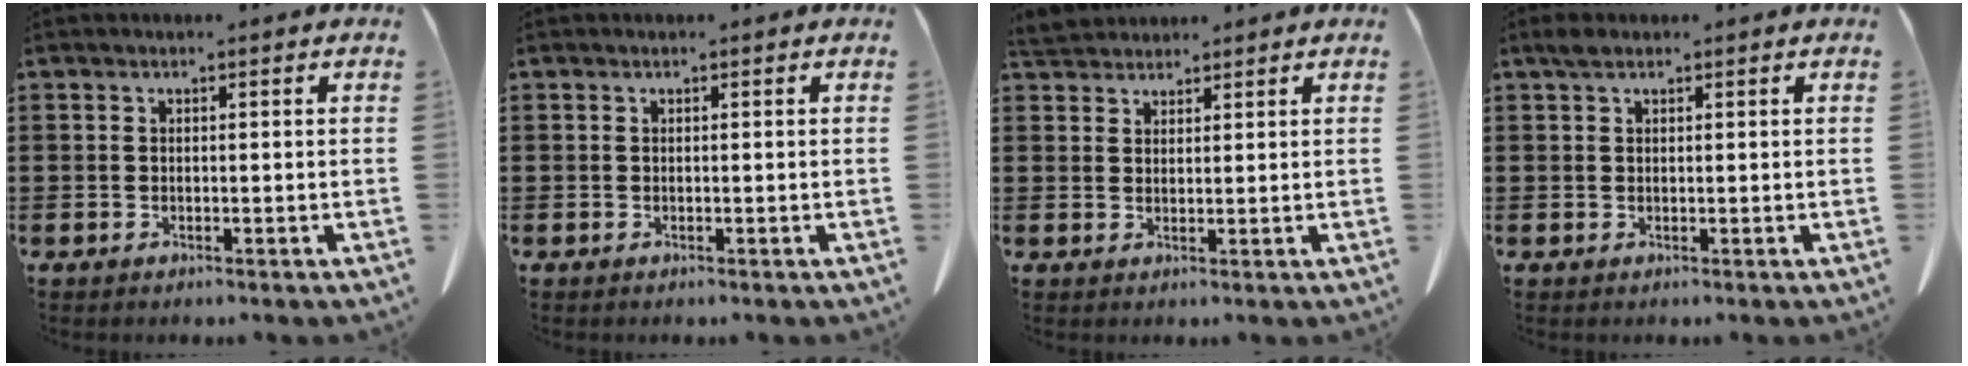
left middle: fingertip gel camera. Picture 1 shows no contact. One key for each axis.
{"total": 0.0}
{"total": 3.3, "fx": 3.2, "fy": 0.6, "fz": 0.6, "tx": -0.021, "ty": -0.004, "tz": 0.063}
{"total": 1.3, "fx": 0.9, "fy": 0.6, "fz": 0.7, "tx": -0.018, "ty": 0.001, "tz": 0.018}